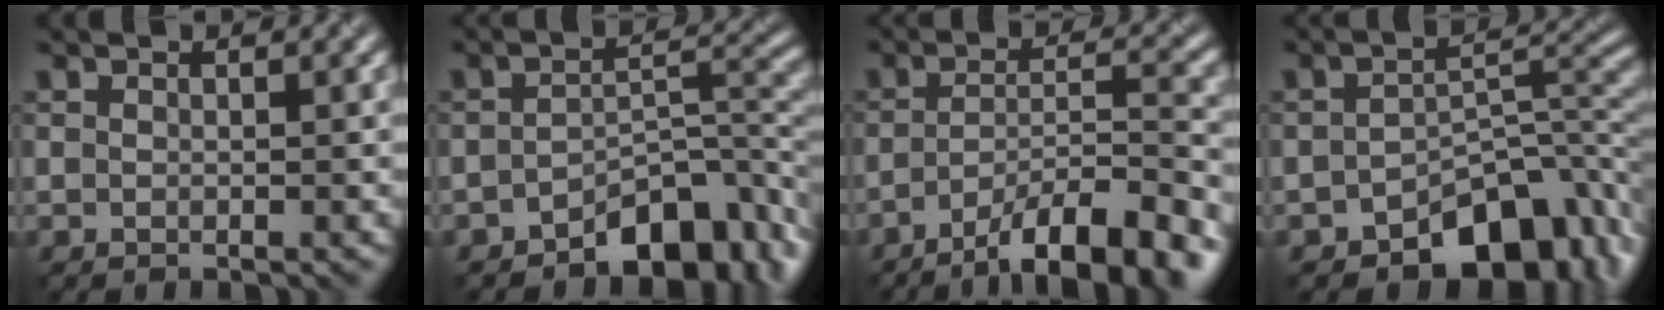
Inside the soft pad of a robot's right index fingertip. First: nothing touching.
{"total": 6.8, "force": [-4.3, 3.1, 4.2], "torque": [-0.046, 0.005, -0.071]}
{"total": 9.3, "force": [-6.3, 2.1, 6.5], "torque": [-0.097, 0.007, -0.102]}
{"total": 8.3, "force": [-5.5, 4.2, 4.6], "torque": [-0.044, -0.001, -0.090]}